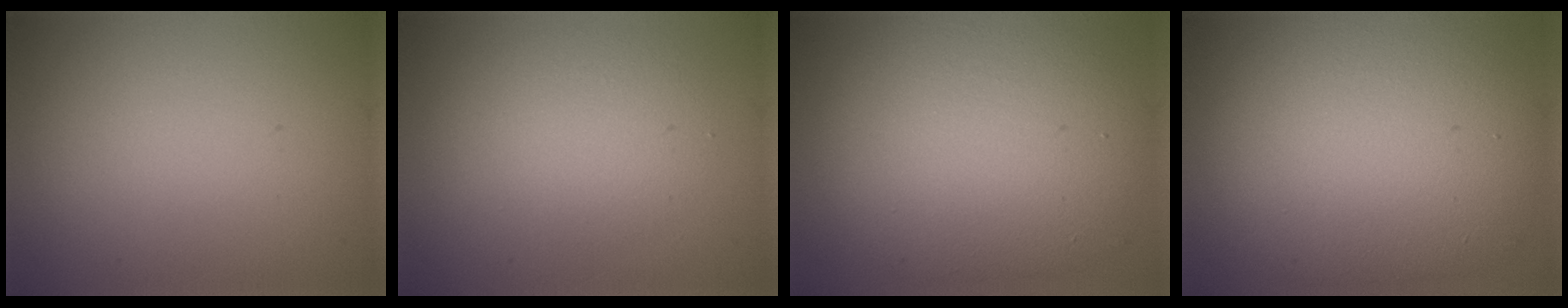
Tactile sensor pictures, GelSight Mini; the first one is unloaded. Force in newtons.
{"total": 3.2, "press": 3.2, "slide": 0.1}
{"total": 10.6, "press": 10.6, "slide": 0.5}
{"total": 12.1, "press": 12.0, "slide": 0.9}